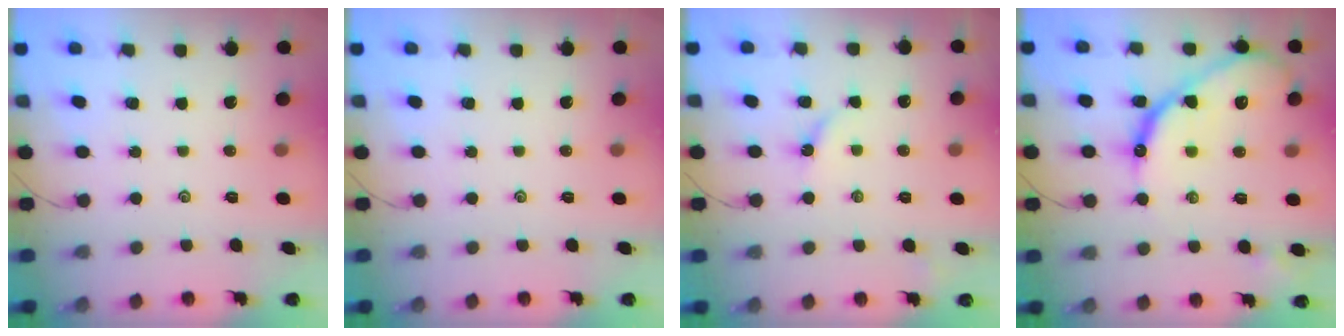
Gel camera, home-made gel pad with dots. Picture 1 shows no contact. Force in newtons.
{"total": 0.0}
{"total": 2.9, "press": 2.9, "slide": 0.5}
{"total": 17.3, "press": 17.3, "slide": 0.9}